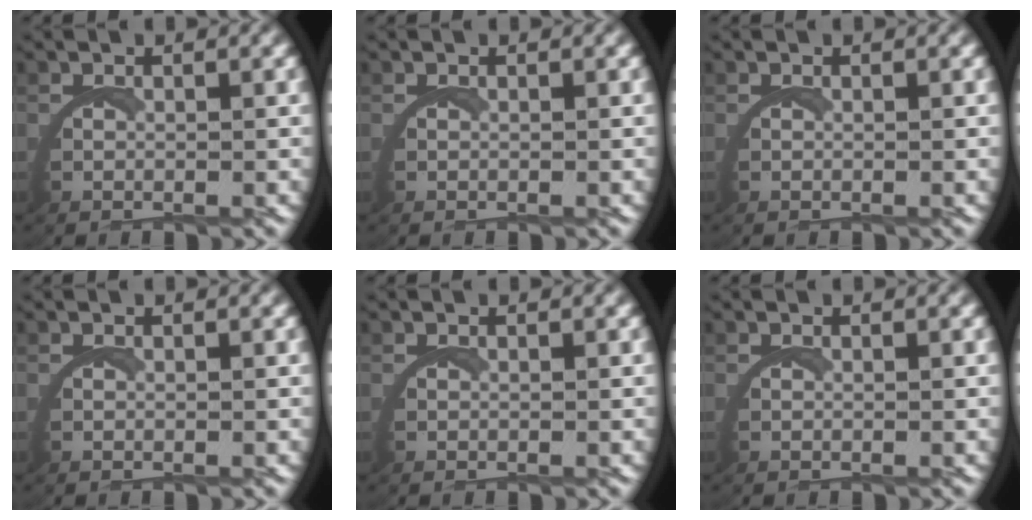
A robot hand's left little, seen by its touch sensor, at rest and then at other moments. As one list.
[{"total": 0.0}, {"total": 0.0}, {"total": 0.0}, {"total": 0.0}, {"total": 0.0}]